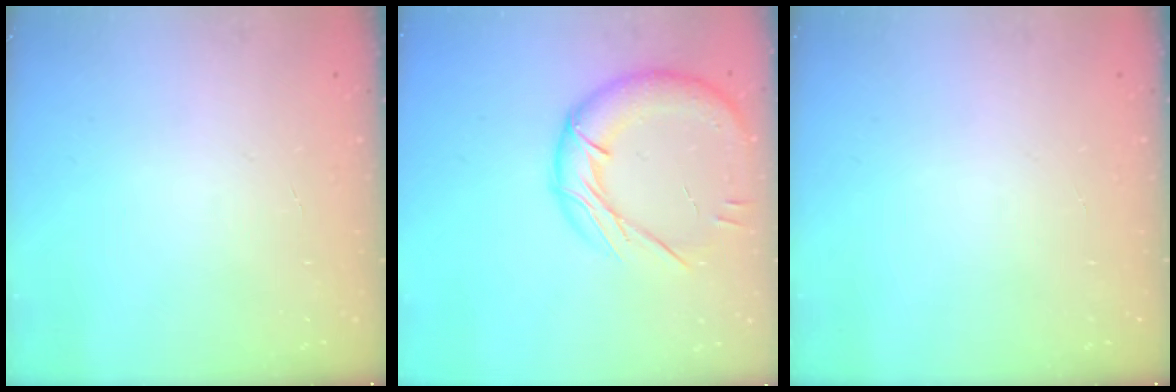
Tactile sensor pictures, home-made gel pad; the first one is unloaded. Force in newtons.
{"total": 17.1, "press": 17.0, "slide": 2.0}
{"total": 0.0}